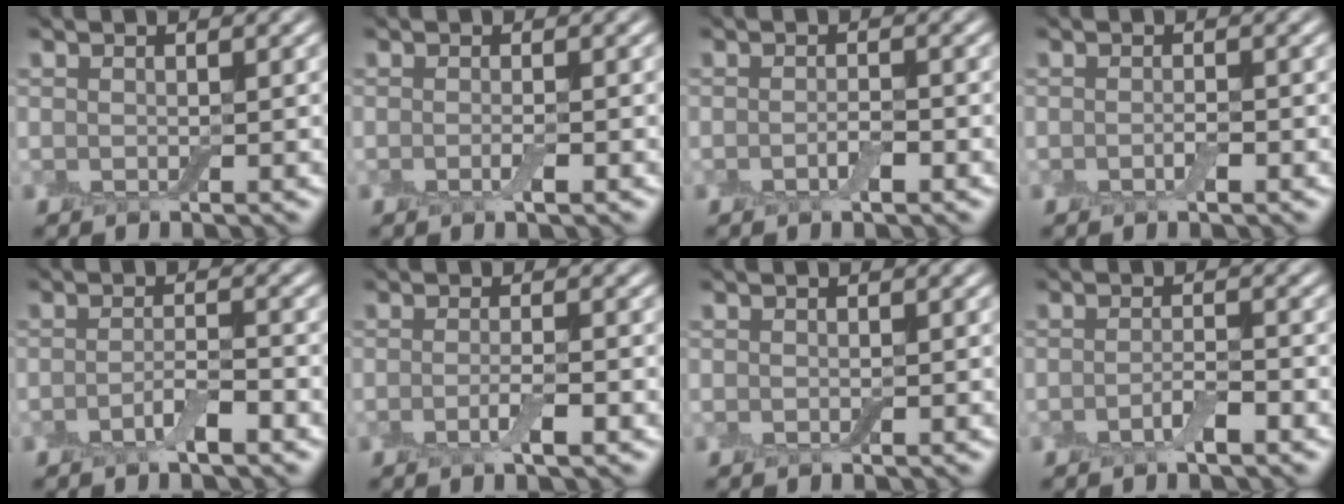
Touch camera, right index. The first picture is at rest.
{"total": 1.1, "force": [-0.4, 0.1, 1.0], "torque": [-0.021, -0.006, -0.009]}
{"total": 1.3, "force": [-0.6, 0.4, 1.1], "torque": [-0.024, -0.001, -0.013]}
{"total": 0.9, "force": [-0.4, 0.2, 0.8], "torque": [-0.016, -0.001, -0.008]}
{"total": 2.3, "force": [-1.3, 0.5, 1.9], "torque": [-0.036, 0.003, -0.027]}
{"total": 2.0, "force": [-0.8, 0.3, 1.8], "torque": [-0.037, -0.005, -0.017]}
{"total": 0.0}
{"total": 1.9, "force": [-1.0, 0.4, 1.5], "torque": [-0.031, 0.000, -0.022]}